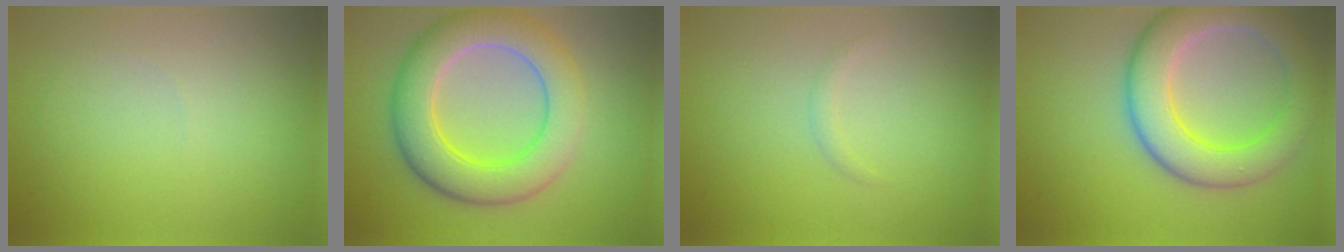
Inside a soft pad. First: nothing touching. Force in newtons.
{"total": 7.9, "press": 7.9, "slide": 0.6}
{"total": 0.6, "press": 0.6, "slide": 0.0}
{"total": 7.7, "press": 7.7, "slide": 0.5}